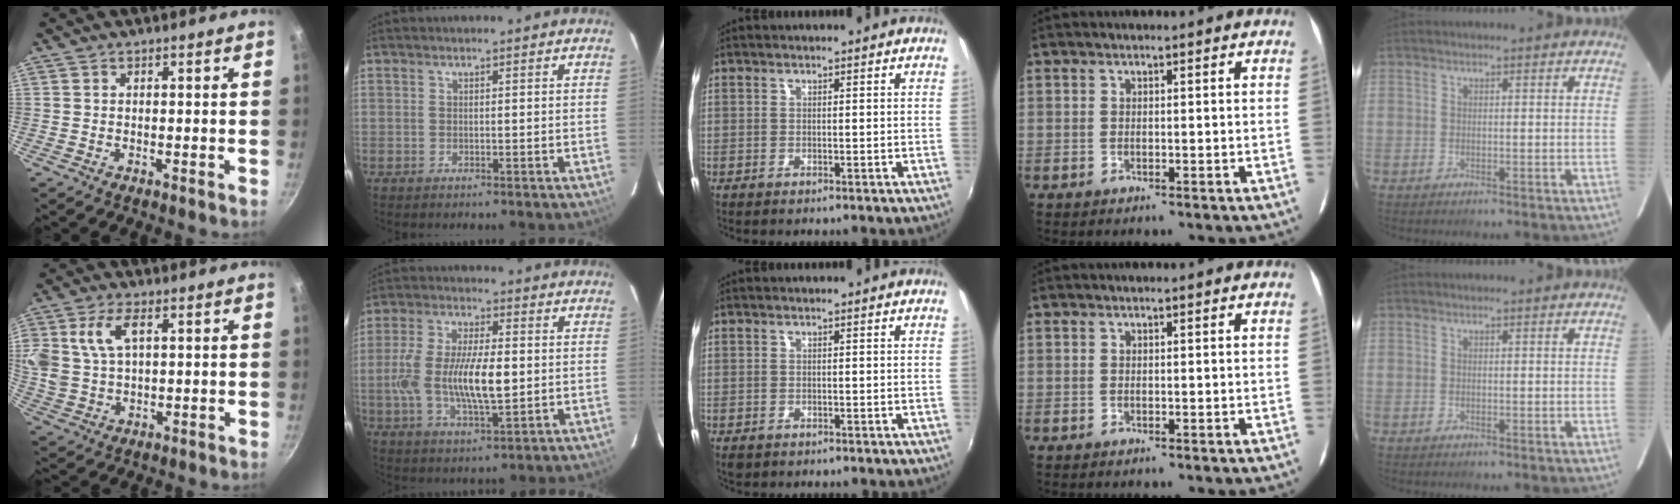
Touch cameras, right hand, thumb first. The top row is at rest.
{"thumb": {"total": 10.5, "force": [3.3, 6.3, 7.7], "torque": [-0.153, 0.006, 0.066]}, "index": {"total": 13.6, "force": [-1.0, 4.8, 12.7], "torque": [-0.252, -0.004, -0.018]}, "middle": {"total": 1.3, "force": [-0.8, 0.9, 0.5], "torque": [-0.013, -0.005, -0.012]}}